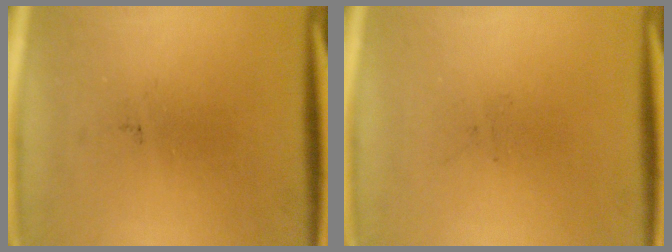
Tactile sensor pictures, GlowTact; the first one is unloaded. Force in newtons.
{"total": 0.0}